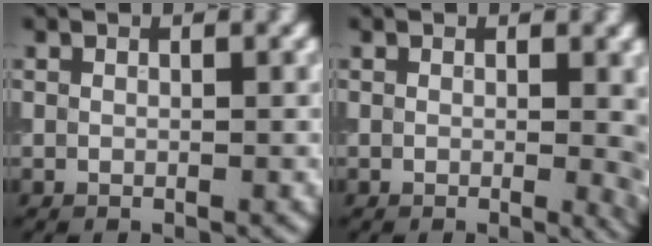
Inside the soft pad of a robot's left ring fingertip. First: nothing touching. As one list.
[{"total": 2.8, "force": [0.1, 0.8, 2.7], "torque": [-0.025, -0.005, 0.000]}]